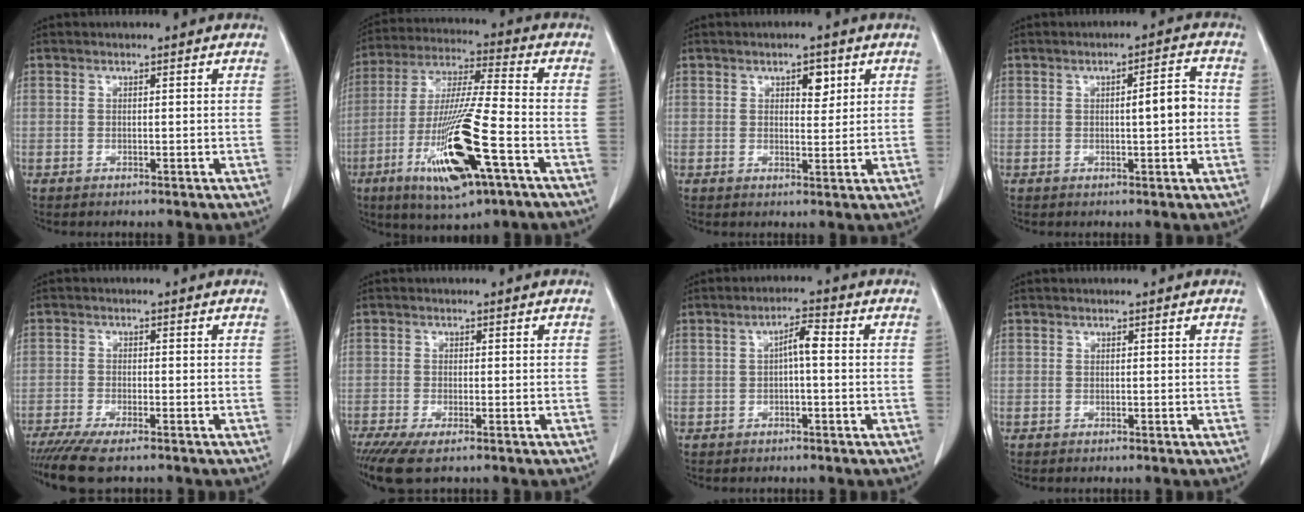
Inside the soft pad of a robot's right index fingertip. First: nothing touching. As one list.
[{"total": 18.1, "force": [-7.2, 1.6, 16.5], "torque": [-0.344, -0.032, -0.127]}, {"total": 3.2, "force": [1.5, 1.5, 2.3], "torque": [-0.030, -0.001, 0.022]}, {"total": 4.3, "force": [-0.1, 0.8, 4.3], "torque": [-0.059, 0.009, -0.002]}, {"total": 8.7, "force": [-7.0, 1.3, 5.0], "torque": [-0.078, -0.019, -0.114]}, {"total": 6.1, "force": [-4.4, 1.3, 4.1], "torque": [-0.070, -0.017, -0.073]}, {"total": 3.3, "force": [0.0, 0.6, 3.2], "torque": [-0.054, 0.011, -0.001]}, {"total": 0.0}]